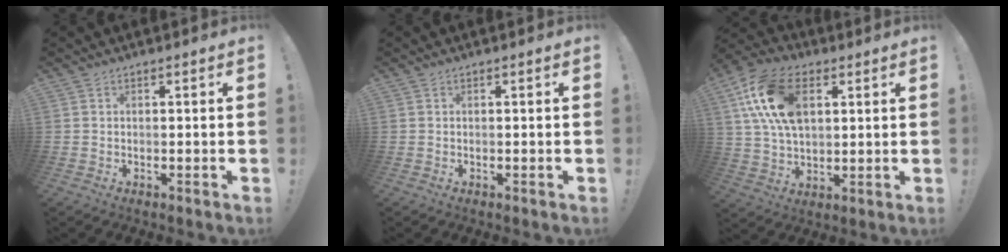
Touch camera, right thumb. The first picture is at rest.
{"total": 0.0}
{"total": 19.3, "force": [6.5, 12.4, 13.3], "torque": [-0.256, -0.009, 0.121]}